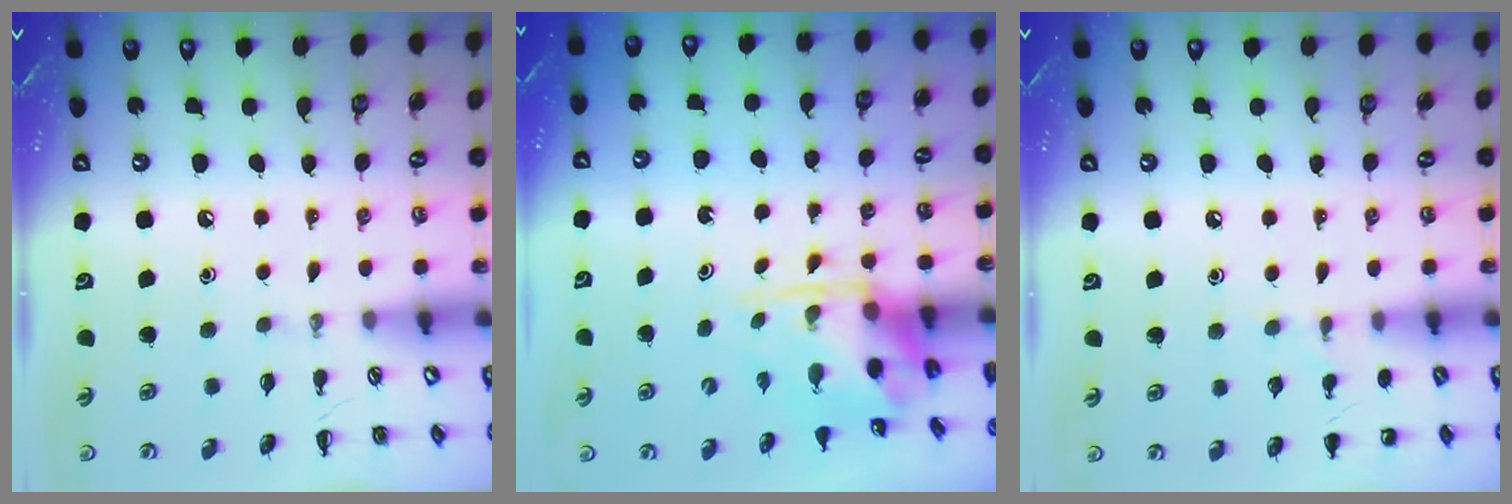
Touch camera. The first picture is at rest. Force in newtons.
{"total": 4.0, "press": 3.8, "slide": 1.0}
{"total": 5.4, "press": 5.1, "slide": 1.6}